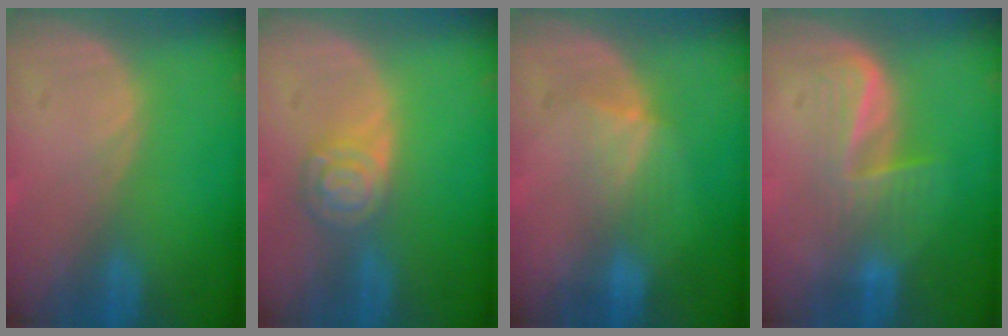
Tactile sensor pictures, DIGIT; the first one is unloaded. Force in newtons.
{"total": 5.5, "press": 4.8, "slide": 2.6}
{"total": 3.4, "press": 3.2, "slide": 1.1}
{"total": 5.9, "press": 5.3, "slide": 2.6}